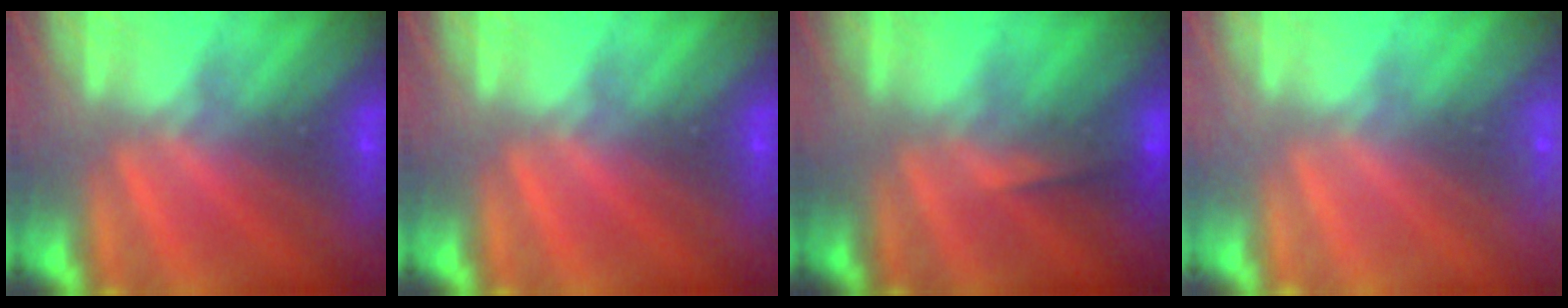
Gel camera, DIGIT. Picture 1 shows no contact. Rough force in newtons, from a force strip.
{"total": 0.0}
{"total": 4.7}
{"total": 2.3}